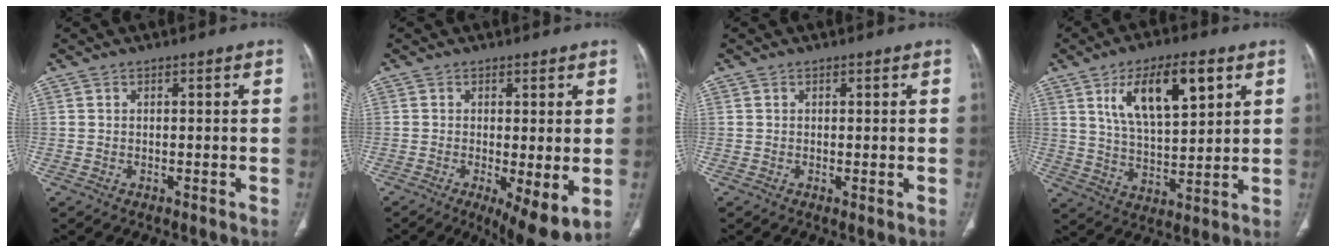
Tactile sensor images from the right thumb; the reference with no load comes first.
{"total": 8.3, "force": [-1.6, 2.6, 7.7], "torque": [-0.123, -0.025, -0.021]}
{"total": 0.6, "force": [0.0, 0.2, 0.5], "torque": [-0.013, -0.004, -0.001]}
{"total": 14.9, "force": [6.4, 6.0, 12.0], "torque": [-0.182, -0.020, 0.116]}